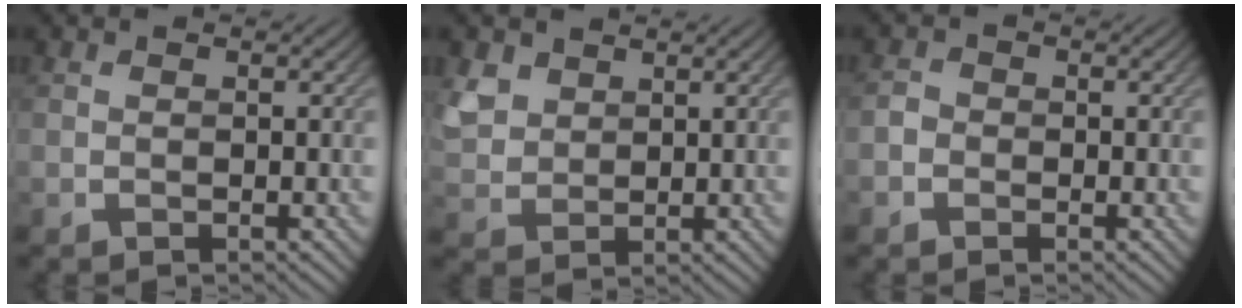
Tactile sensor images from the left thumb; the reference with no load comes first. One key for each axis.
{"total": 4.0, "fx": 2.6, "fy": 2.6, "fz": 1.6, "tx": -0.052, "ty": 0.005, "tz": 0.056}
{"total": 1.2, "fx": -0.7, "fy": 0.9, "fz": 0.3, "tx": -0.002, "ty": 0.005, "tz": -0.020}